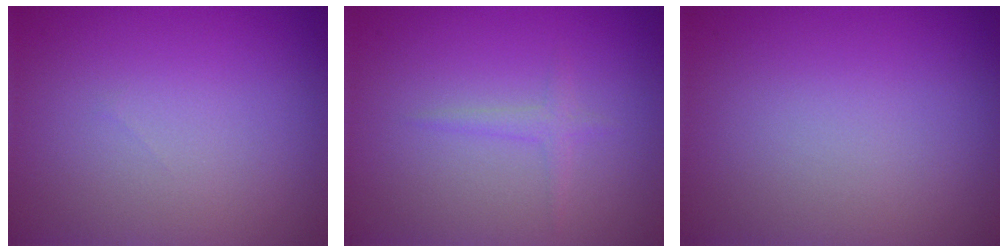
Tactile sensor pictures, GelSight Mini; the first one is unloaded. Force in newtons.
{"total": 1.1, "press": 1.1, "slide": 0.0}
{"total": 0.0}